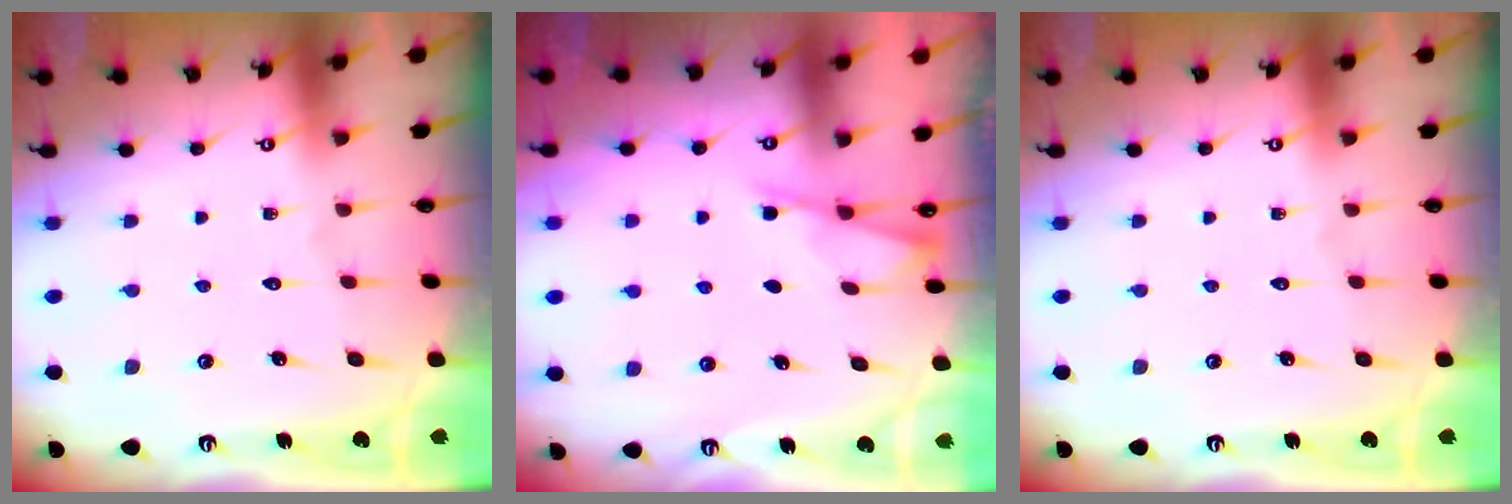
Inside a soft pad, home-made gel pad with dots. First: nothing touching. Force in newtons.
{"total": 2.6, "press": 2.6, "slide": 0.4}
{"total": 0.0}